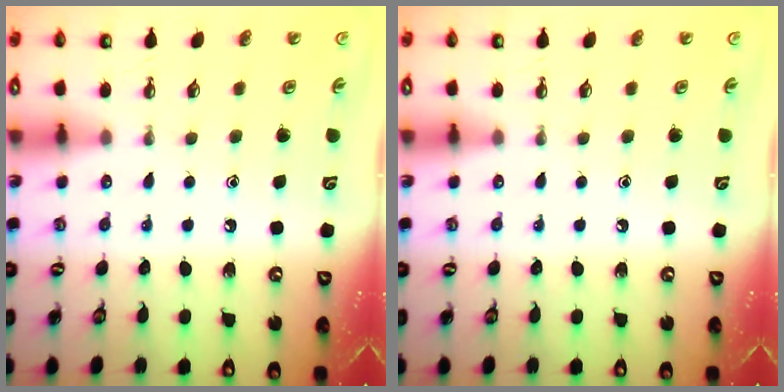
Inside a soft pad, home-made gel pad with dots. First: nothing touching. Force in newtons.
{"total": 0.0}